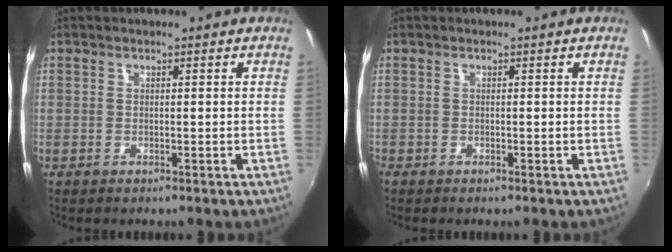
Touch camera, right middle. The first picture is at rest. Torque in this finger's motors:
{"motor_torque": [1.07, -1.07, 0.50, 0.11]}